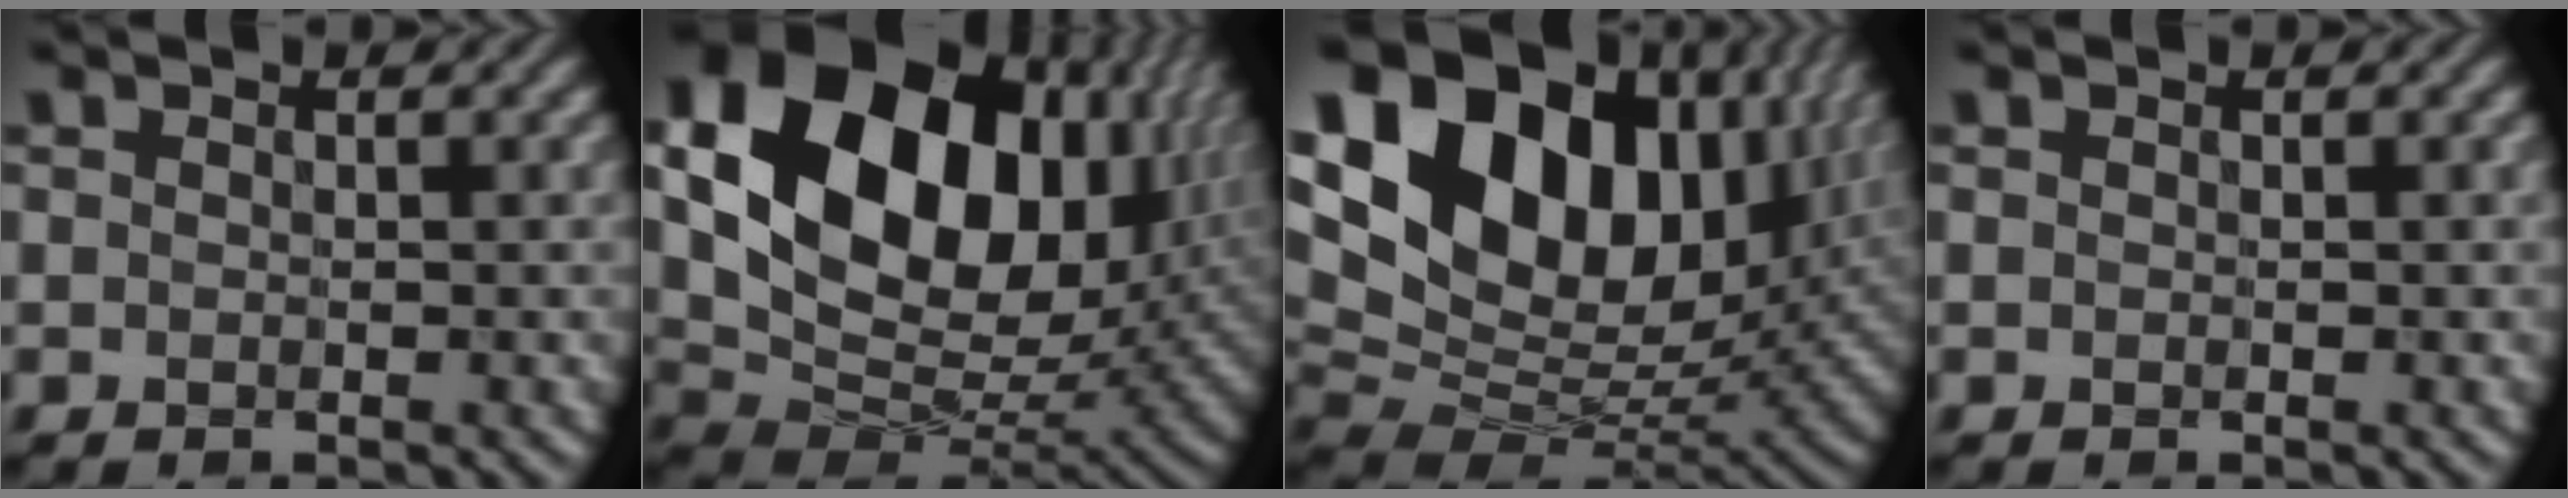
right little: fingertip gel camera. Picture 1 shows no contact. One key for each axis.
{"total": 20.0, "fx": 5.9, "fy": 13.2, "fz": 13.8, "tx": -0.280, "ty": 0.013, "tz": 0.111}
{"total": 20.3, "fx": 7.8, "fy": 13.0, "fz": 13.5, "tx": -0.267, "ty": 0.047, "tz": 0.131}
{"total": 0.0}